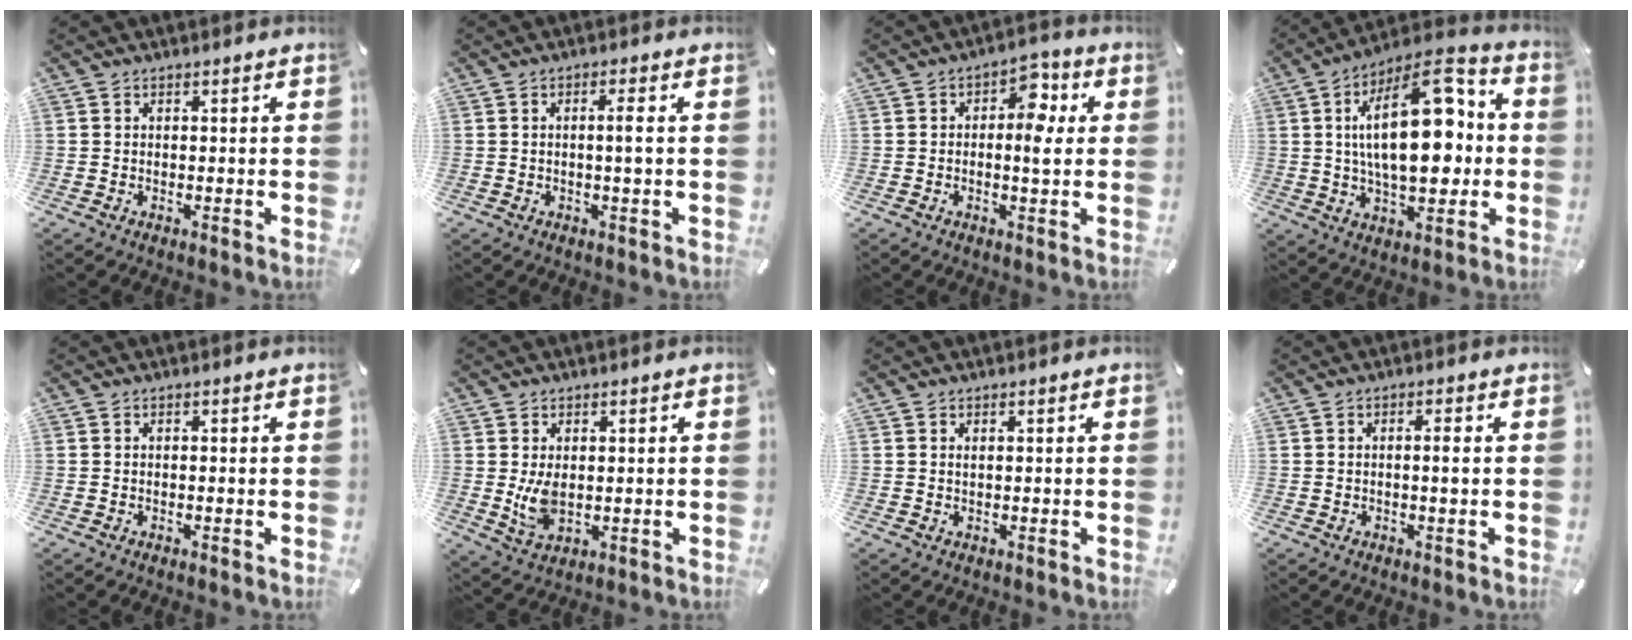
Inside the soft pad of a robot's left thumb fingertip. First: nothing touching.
{"total": 3.3, "force": [0.1, 0.2, 3.2], "torque": [-0.060, -0.001, -0.002]}
{"total": 6.8, "force": [0.2, 3.8, 5.7], "torque": [-0.059, -0.004, -0.009]}
{"total": 23.3, "force": [2.6, 11.9, 19.9], "torque": [-0.321, -0.005, 0.037]}
{"total": 0.0}
{"total": 6.0, "force": [0.3, 3.7, 4.7], "torque": [-0.097, -0.009, -0.001]}
{"total": 0.7, "force": [0.3, 0.2, 0.7], "torque": [-0.012, 0.000, 0.004]}
{"total": 2.4, "force": [0.0, 0.3, 2.4], "torque": [-0.046, -0.001, -0.001]}